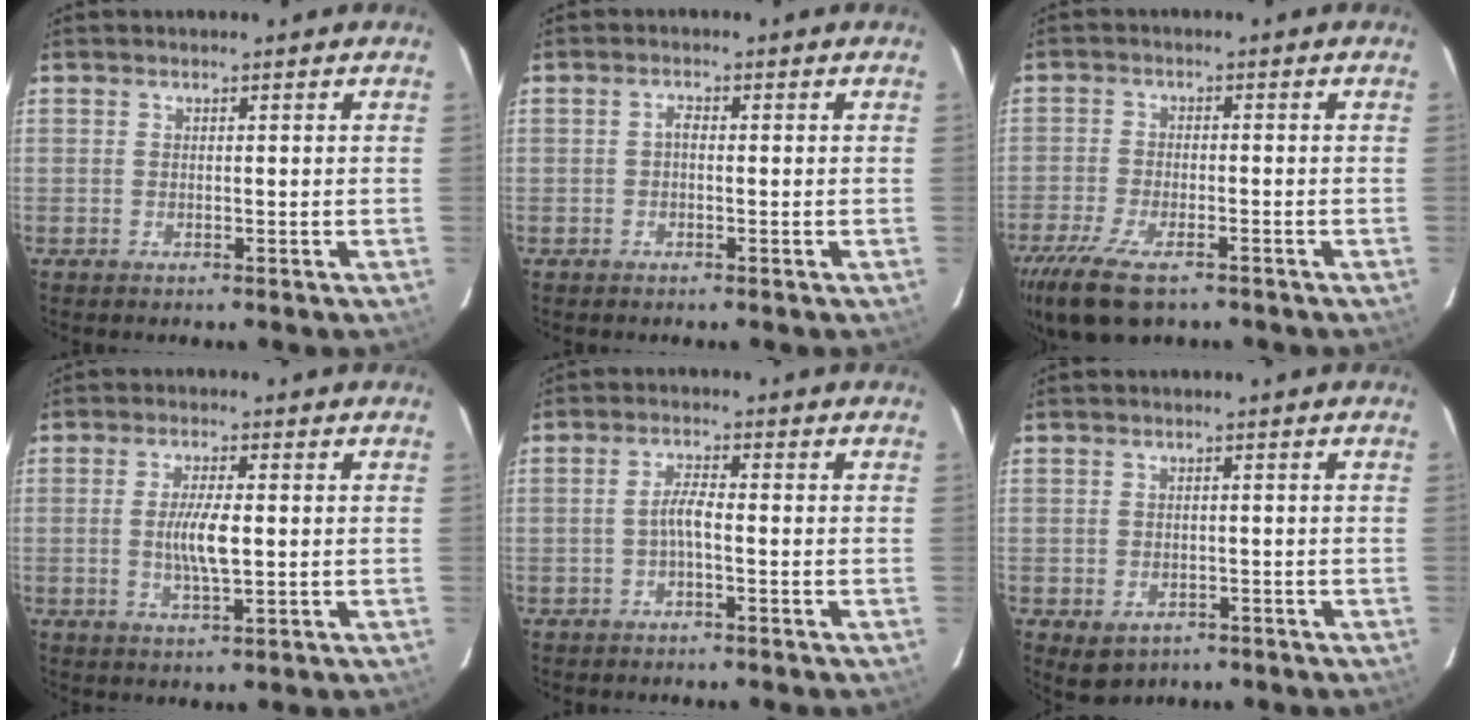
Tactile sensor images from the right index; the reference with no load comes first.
{"total": 1.2, "force": [-0.3, 0.6, 0.9], "torque": [-0.018, 0.007, -0.007]}
{"total": 12.4, "force": [-8.5, 4.6, 7.7], "torque": [-0.185, -0.039, -0.155]}
{"total": 6.0, "force": [-0.2, 1.5, 5.8], "torque": [-0.108, -0.004, -0.001]}
{"total": 2.6, "force": [-1.0, 0.3, 2.4], "torque": [-0.049, 0.007, -0.021]}
{"total": 4.3, "force": [-1.9, 3.3, 1.8], "torque": [-0.036, -0.003, -0.017]}